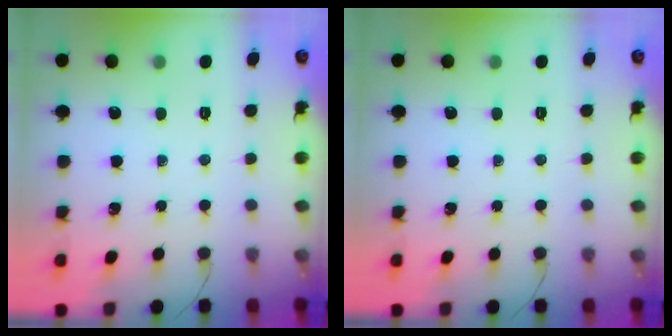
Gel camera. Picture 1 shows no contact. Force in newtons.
{"total": 0.0}